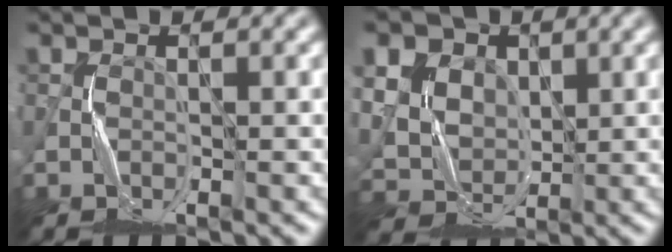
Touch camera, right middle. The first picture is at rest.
{"total": 13.2, "force": [6.0, 9.6, 6.7], "torque": [-0.147, 0.035, 0.094]}